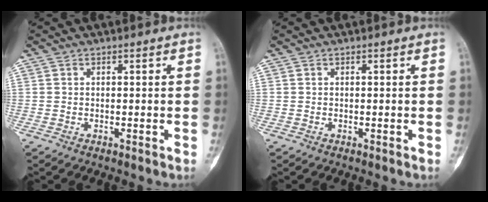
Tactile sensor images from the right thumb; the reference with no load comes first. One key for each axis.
{"total": 0.0}